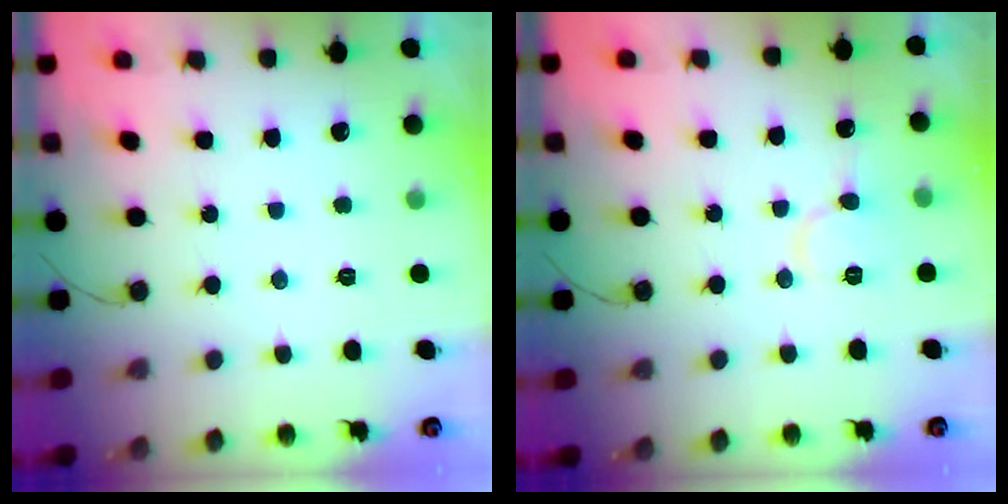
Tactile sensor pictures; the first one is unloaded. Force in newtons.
{"total": 6.7, "press": 6.7, "slide": 0.7}